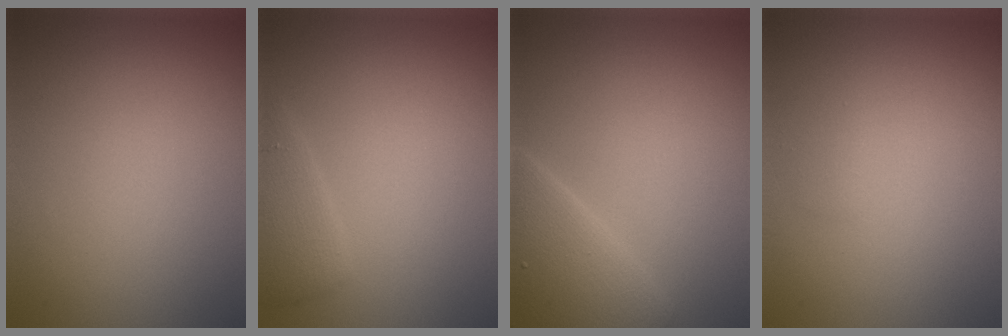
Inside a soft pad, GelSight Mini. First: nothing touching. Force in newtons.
{"total": 2.2, "press": 2.2, "slide": 0.2}
{"total": 5.5, "press": 5.5, "slide": 0.3}
{"total": 0.6, "press": 0.6, "slide": 0.0}